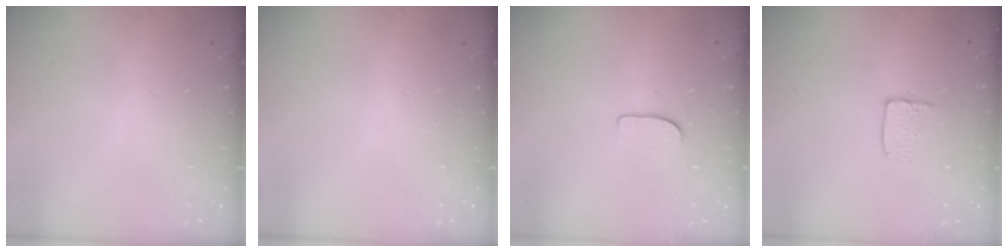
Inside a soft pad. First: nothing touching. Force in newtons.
{"total": 0.0}
{"total": 4.5, "press": 4.5, "slide": 0.4}
{"total": 5.8, "press": 5.8, "slide": 0.4}